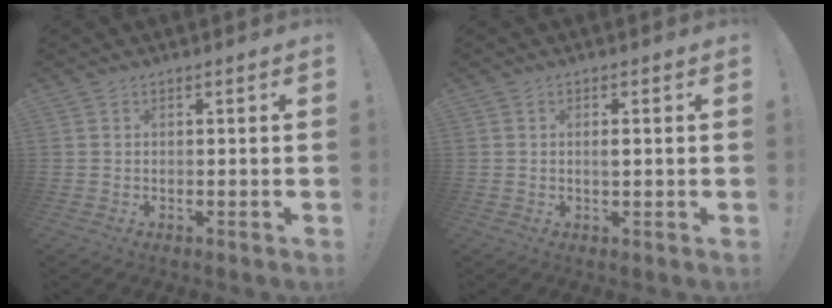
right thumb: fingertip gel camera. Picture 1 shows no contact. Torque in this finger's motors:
{"motor_torque": [0.01, -0.16, -0.01, 0.18, 0.03]}